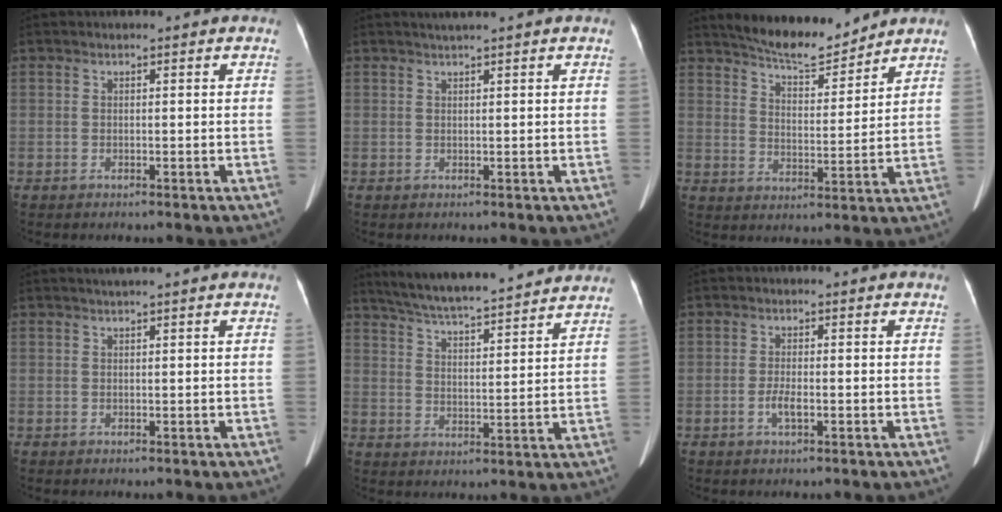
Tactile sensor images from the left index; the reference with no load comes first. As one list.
[{"total": 1.6, "force": [1.3, -0.4, 0.8], "torque": [-0.013, 0.007, 0.028]}, {"total": 9.3, "force": [8.8, 1.2, 2.8], "torque": [-0.050, -0.002, 0.147]}, {"total": 1.1, "force": [0.8, -0.3, 0.6], "torque": [-0.015, 0.005, 0.020]}, {"total": 20.2, "force": [18.3, 1.7, 8.5], "torque": [-0.138, 0.022, 0.263]}, {"total": 2.2, "force": [-0.9, 0.5, 1.9], "torque": [-0.043, -0.001, -0.016]}]